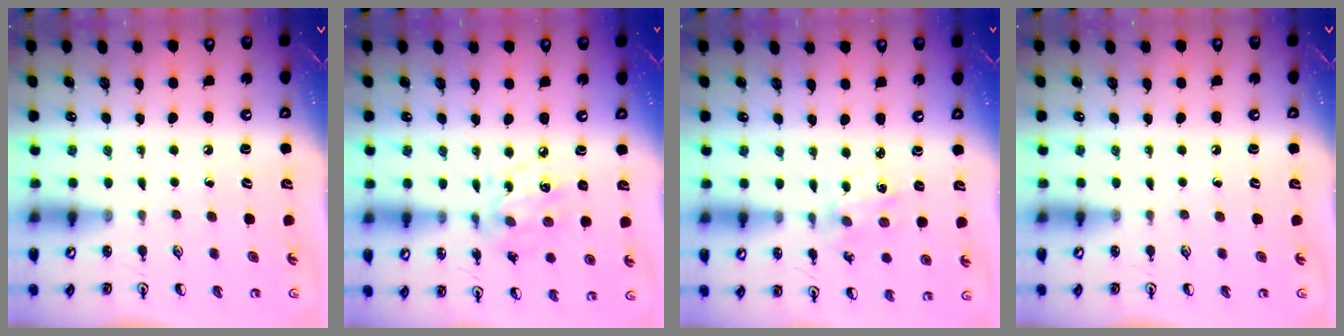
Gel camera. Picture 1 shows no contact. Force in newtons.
{"total": 9.1, "press": 9.1, "slide": 0.6}
{"total": 1.3, "press": 1.3, "slide": 0.2}
{"total": 0.0}